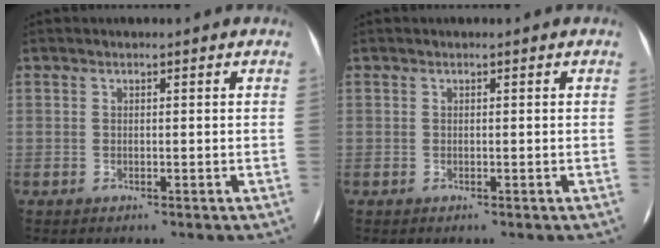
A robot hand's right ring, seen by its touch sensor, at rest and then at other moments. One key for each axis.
{"total": 0.0}